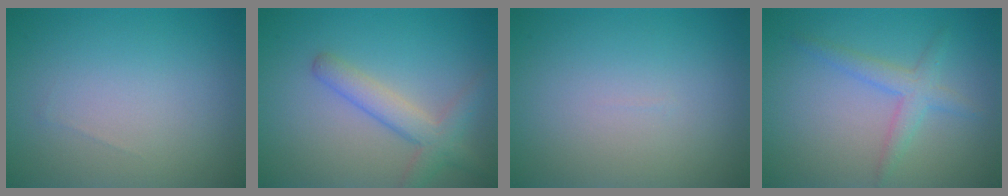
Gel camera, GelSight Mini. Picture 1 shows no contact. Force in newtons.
{"total": 3.4, "press": 3.4, "slide": 0.2}
{"total": 0.0}
{"total": 2.4, "press": 2.4, "slide": 0.1}